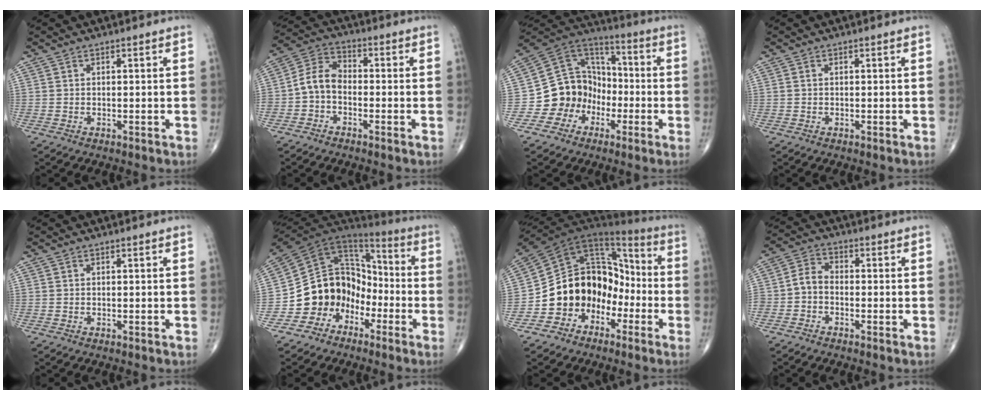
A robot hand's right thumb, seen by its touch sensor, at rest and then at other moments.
{"total": 6.6, "force": [-1.8, 4.7, 4.3], "torque": [-0.069, 0.032, -0.050]}
{"total": 13.0, "force": [-4.5, 11.6, 3.5], "torque": [-0.006, 0.082, -0.082]}
{"total": 0.0}
{"total": 0.0}
{"total": 14.7, "force": [-6.6, 12.0, 5.3], "torque": [-0.044, 0.095, -0.122]}
{"total": 16.7, "force": [-6.4, 13.3, 7.9], "torque": [-0.091, 0.099, -0.114]}
{"total": 4.2, "force": [-1.5, 3.0, 2.6], "torque": [-0.042, 0.022, -0.042]}